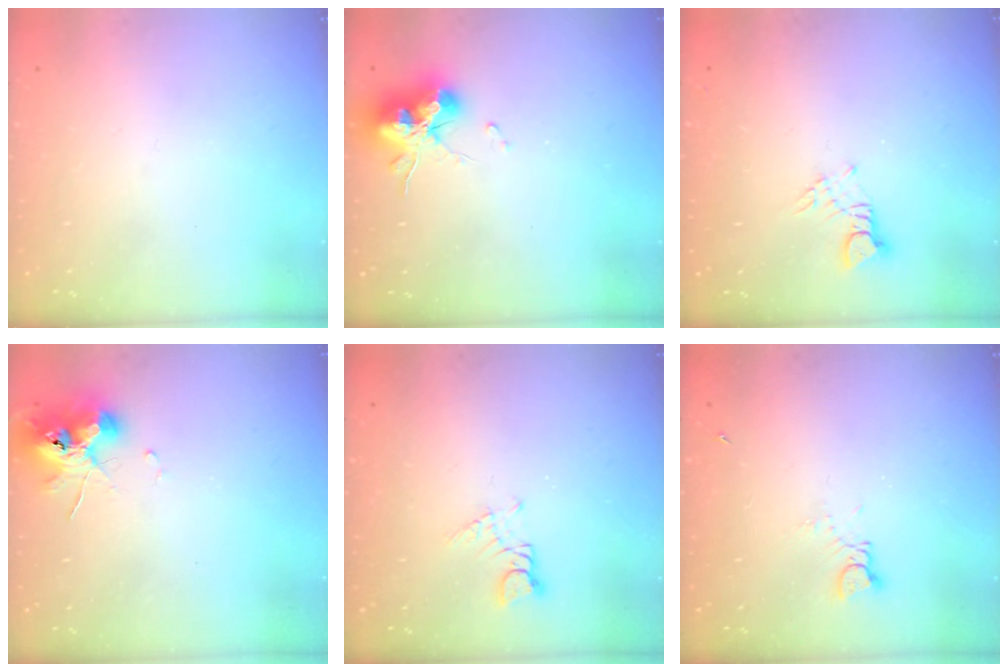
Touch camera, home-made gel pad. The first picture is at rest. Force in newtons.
{"total": 14.7, "press": 14.7, "slide": 0.6}
{"total": 2.9, "press": 2.9, "slide": 0.2}
{"total": 9.5, "press": 9.4, "slide": 0.9}
{"total": 2.0, "press": 2.0, "slide": 0.2}
{"total": 1.4, "press": 1.4, "slide": 0.2}